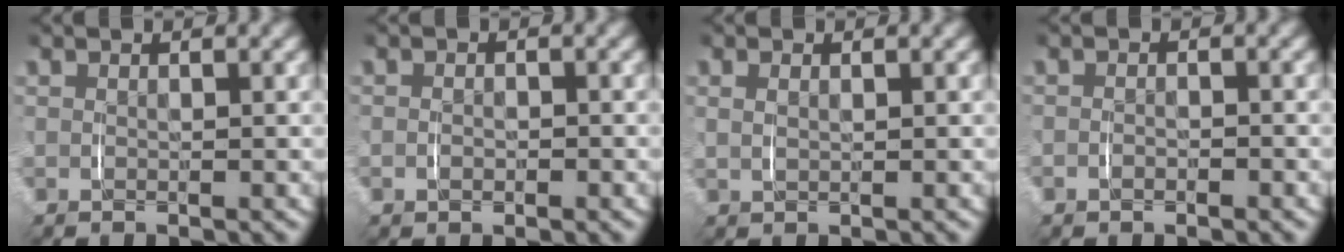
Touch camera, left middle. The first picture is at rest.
{"total": 0.8, "force": [-0.4, 0.6, 0.5], "torque": [-0.007, 0.000, -0.006]}
{"total": 0.9, "force": [0.5, 0.3, 0.6], "torque": [-0.012, 0.000, 0.012]}
{"total": 0.7, "force": [-0.6, 0.3, 0.3], "torque": [-0.006, 0.001, -0.011]}